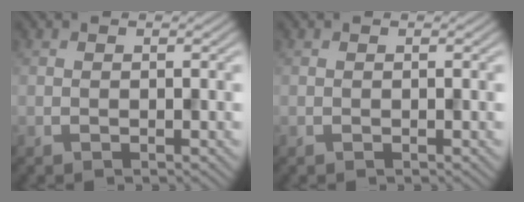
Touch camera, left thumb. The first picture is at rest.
{"total": 0.0}